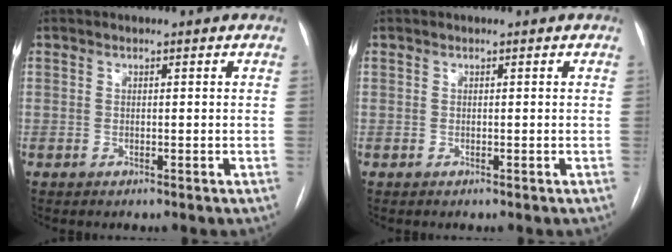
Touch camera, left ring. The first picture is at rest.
{"total": 0.0}